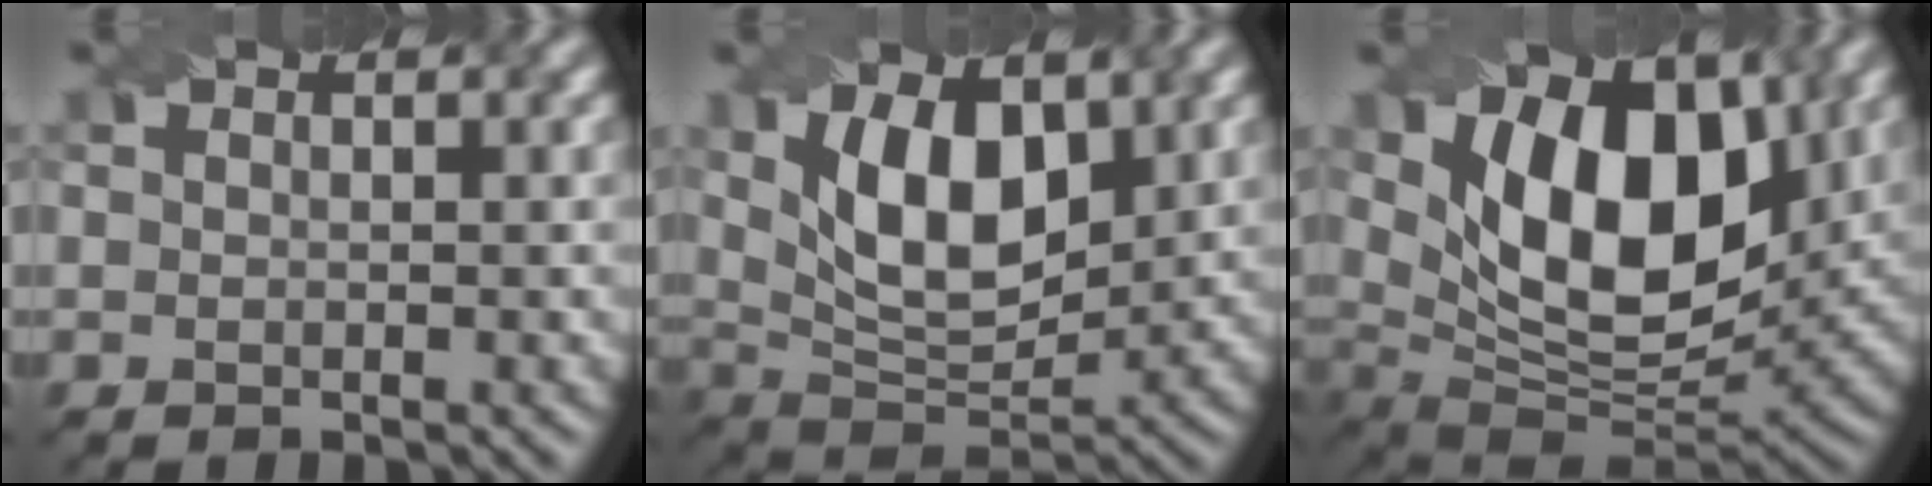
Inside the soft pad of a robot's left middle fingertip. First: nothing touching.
{"total": 8.0, "force": [2.3, 4.2, 6.4], "torque": [-0.120, 0.002, 0.041]}
{"total": 13.2, "force": [4.1, 7.1, 10.4], "torque": [-0.155, 0.004, 0.065]}